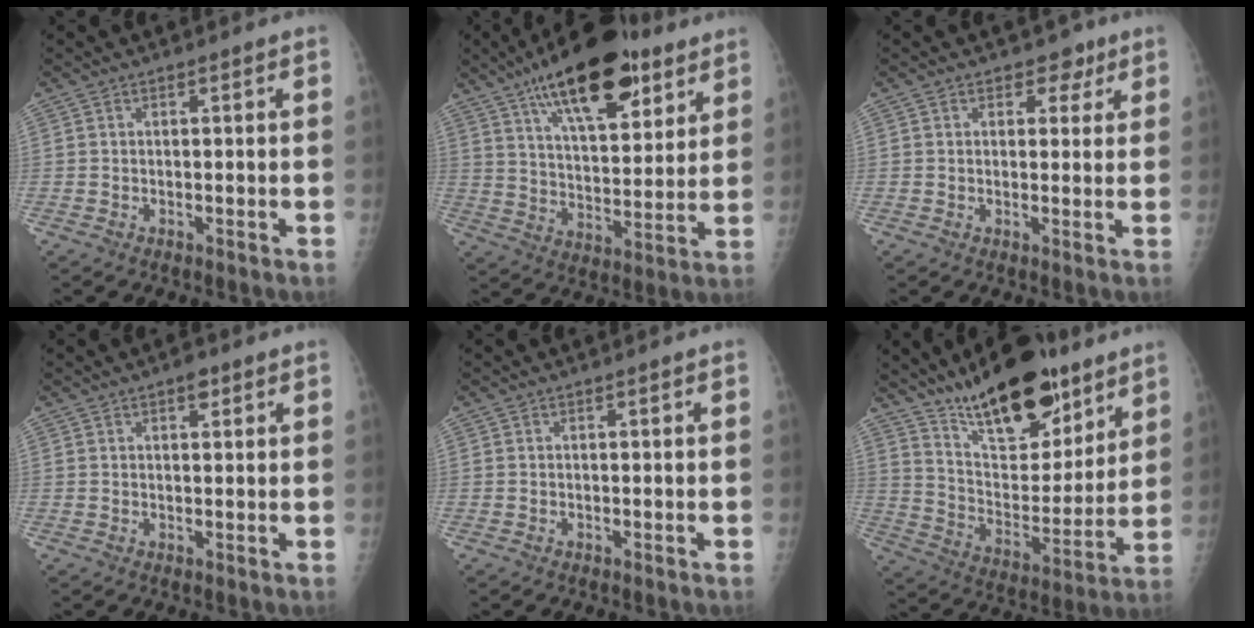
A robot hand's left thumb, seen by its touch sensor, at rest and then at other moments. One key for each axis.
{"total": 22.5, "fx": 13.2, "fy": 9.2, "fz": 15.7, "tx": -0.221, "ty": -0.034, "tz": 0.214}
{"total": 3.6, "fx": 2.2, "fy": 2.6, "fz": 1.4, "tx": 0.008, "ty": -0.008, "tz": 0.027}
{"total": 2.3, "fx": 1.4, "fy": 1.0, "fz": 1.5, "tx": -0.014, "ty": -0.004, "tz": 0.017}
{"total": 0.0}
{"total": 22.4, "fx": 15.7, "fy": 8.8, "fz": 13.3, "tx": -0.168, "ty": -0.083, "tz": 0.262}